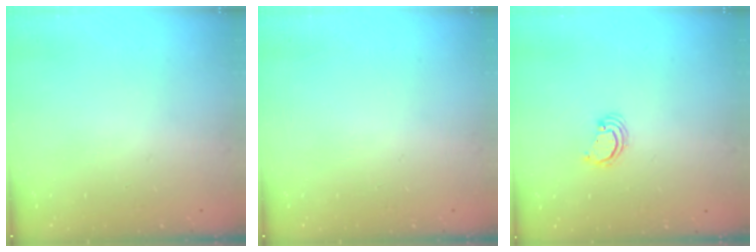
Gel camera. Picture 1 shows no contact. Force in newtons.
{"total": 0.0}
{"total": 2.2, "press": 2.2, "slide": 0.2}